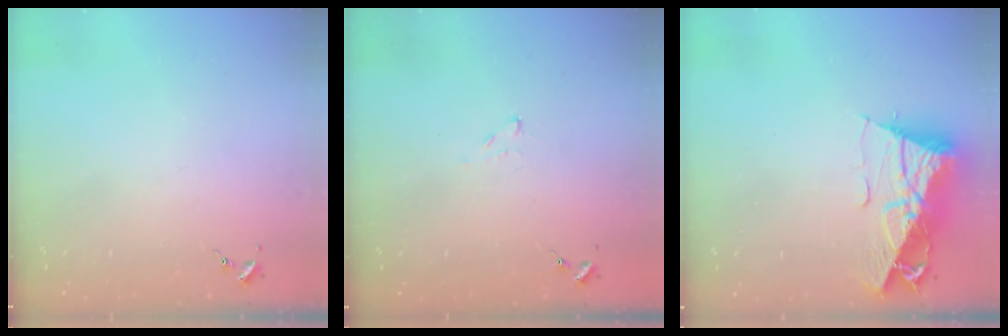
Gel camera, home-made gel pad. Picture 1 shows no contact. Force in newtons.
{"total": 4.7, "press": 4.6, "slide": 0.7}
{"total": 14.4, "press": 14.3, "slide": 1.4}